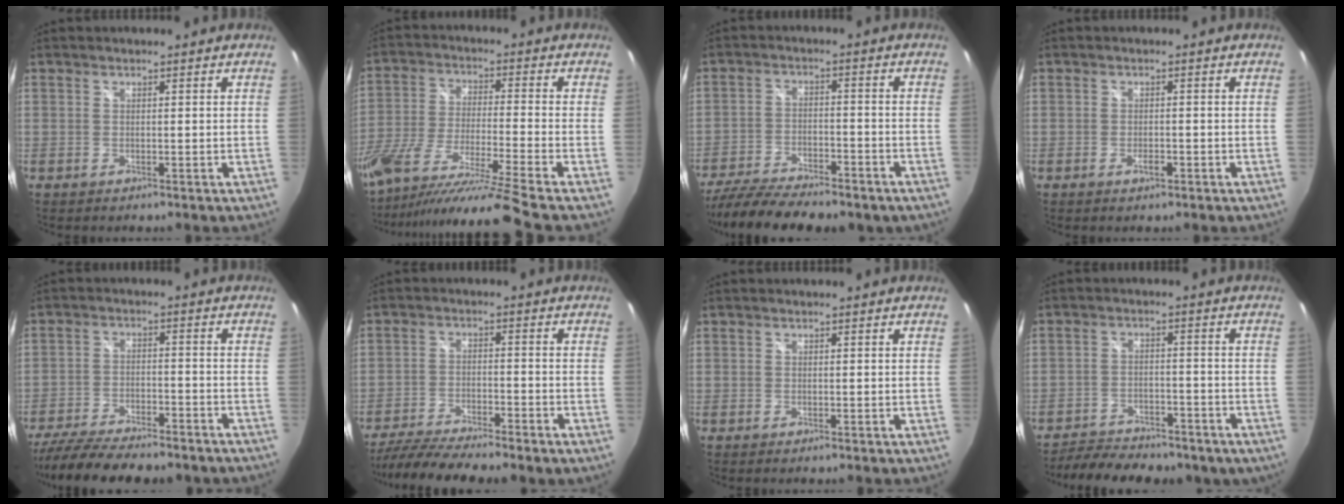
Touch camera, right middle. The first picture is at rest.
{"total": 19.4, "force": [-15.9, -2.4, 10.8], "torque": [-0.191, -0.063, -0.277]}
{"total": 17.8, "force": [-14.3, 5.3, 9.2], "torque": [-0.188, -0.039, -0.221]}
{"total": 1.6, "force": [-0.9, 0.8, 1.0], "torque": [-0.019, -0.001, -0.017]}
{"total": 18.4, "force": [-15.4, 4.2, 9.2], "torque": [-0.184, -0.041, -0.238]}
{"total": 12.8, "force": [-11.0, 0.7, 6.5], "torque": [-0.135, -0.024, -0.183]}
{"total": 0.0}
{"total": 14.3, "force": [-11.2, 5.7, 6.7], "torque": [-0.147, -0.018, -0.157]}